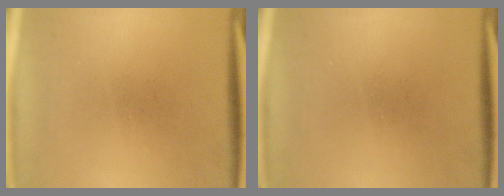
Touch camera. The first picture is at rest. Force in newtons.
{"total": 0.0}